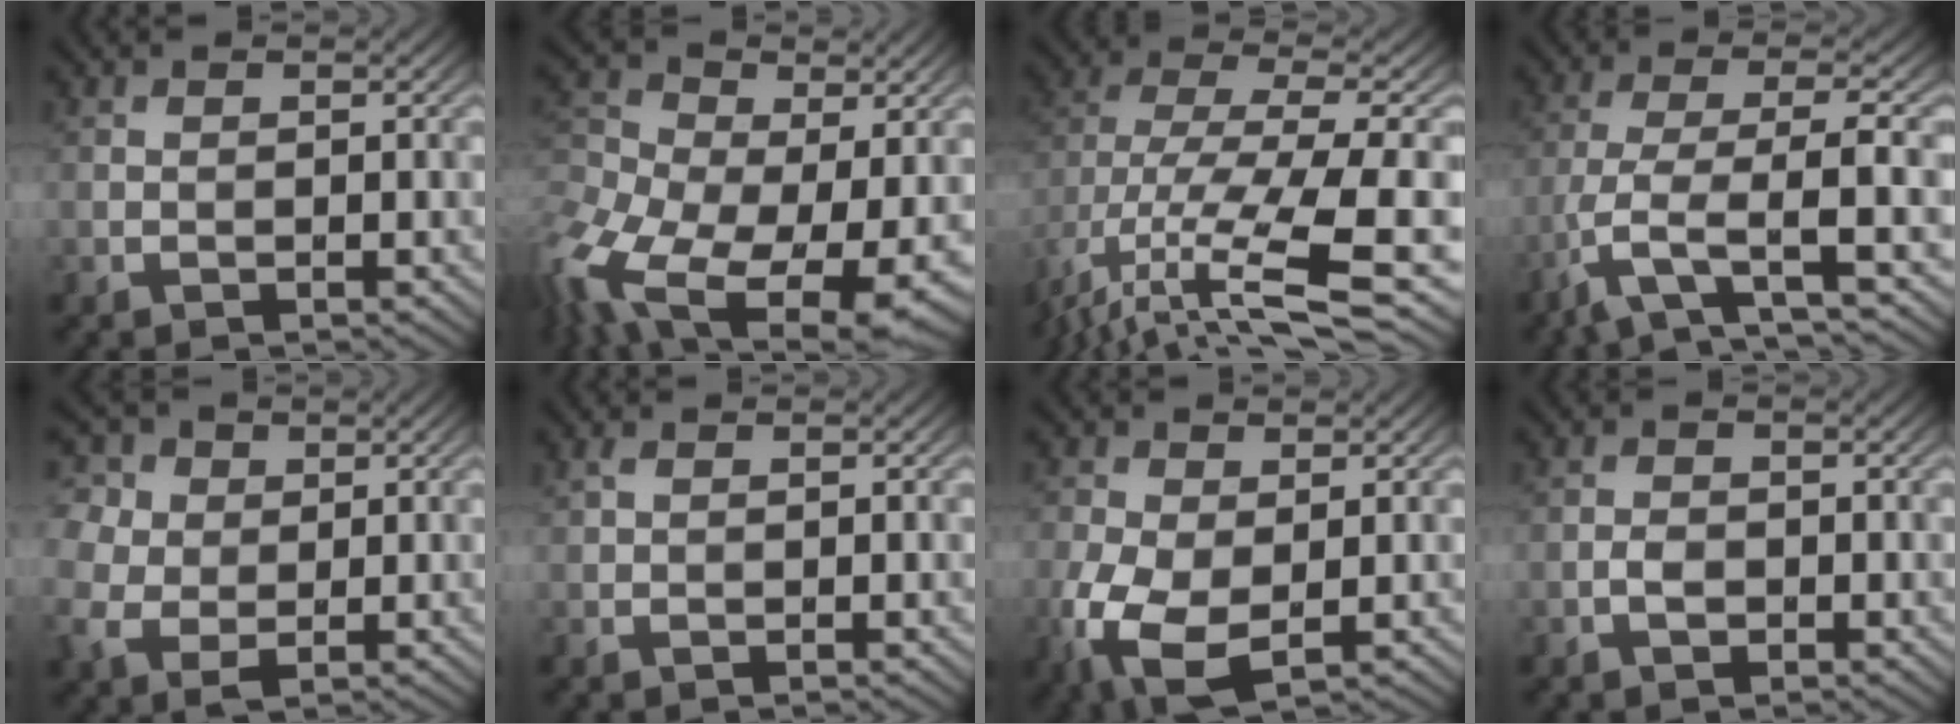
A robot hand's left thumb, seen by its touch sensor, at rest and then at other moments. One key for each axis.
{"total": 16.8, "fx": -6.5, "fy": 10.0, "fz": 11.9, "tx": -0.294, "ty": -0.027, "tz": -0.102}
{"total": 12.2, "fx": -5.1, "fy": 4.1, "fz": 10.3, "tx": -0.234, "ty": -0.014, "tz": -0.073}
{"total": 6.3, "fx": -2.9, "fy": 1.3, "fz": 5.5, "tx": -0.111, "ty": 0.004, "tz": -0.075}
{"total": 7.0, "fx": 0.8, "fy": 5.8, "fz": 3.8, "tx": -0.126, "ty": 0.005, "tz": 0.002}
{"total": 0.8, "fx": 0.4, "fy": 0.3, "fz": 0.6, "tx": -0.015, "ty": 0.004, "tz": 0.005}
{"total": 7.7, "fx": -2.4, "fy": 4.3, "fz": 5.9, "tx": -0.164, "ty": -0.022, "tz": -0.048}
{"total": 1.4, "fx": -0.6, "fy": 0.9, "fz": 0.9, "tx": -0.014, "ty": 0.003, "tz": -0.013}